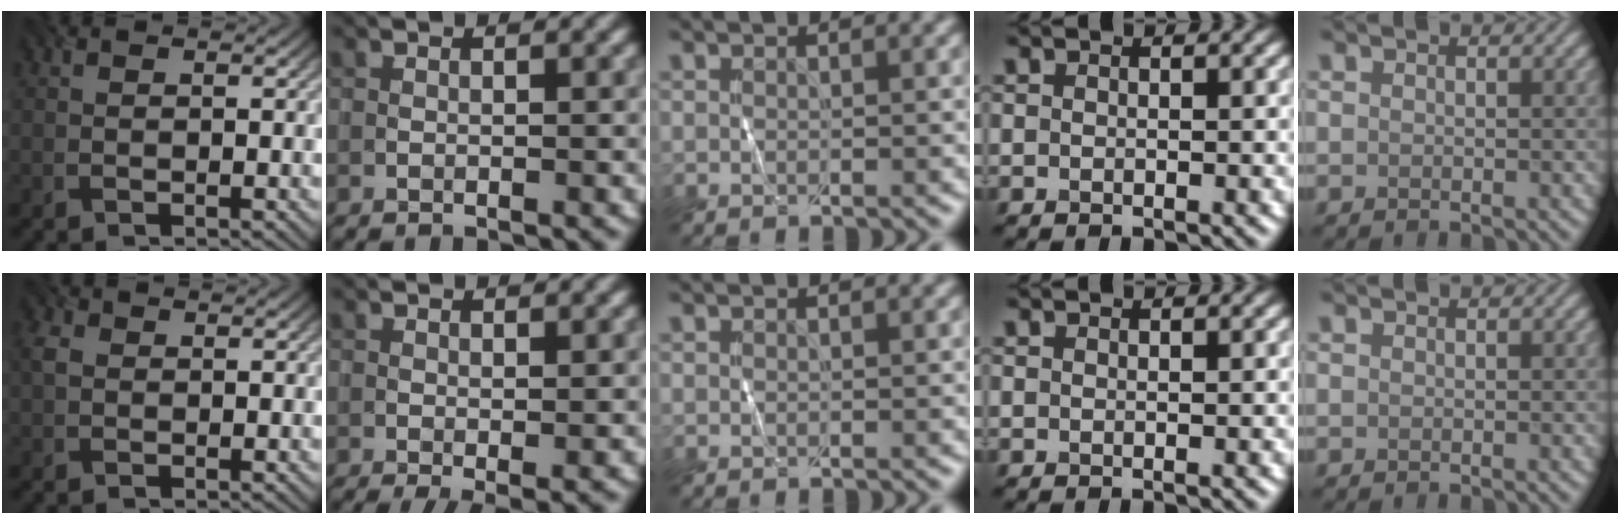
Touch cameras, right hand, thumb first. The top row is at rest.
{"thumb": {"total": 2.1, "force": [0.2, 1.7, 1.2], "torque": [-0.032, 0.004, -0.002]}, "index": {"total": 1.7, "force": [-0.3, 0.6, 1.6], "torque": [-0.030, -0.009, -0.004]}}